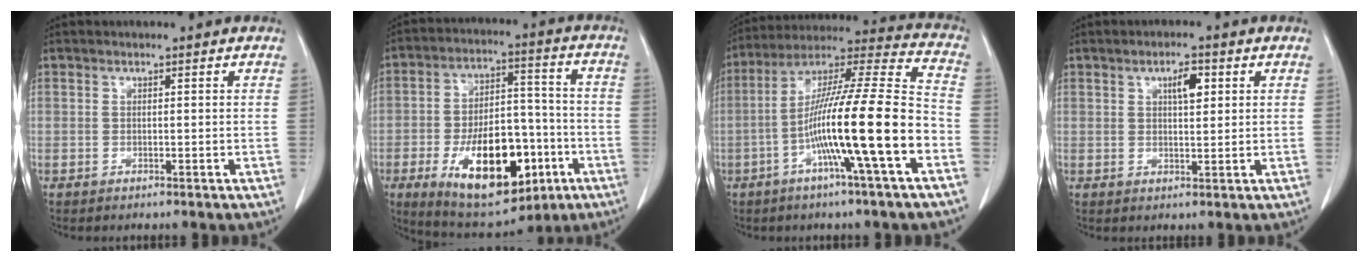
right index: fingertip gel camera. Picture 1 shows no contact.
{"total": 18.8, "force": [-7.2, 8.7, 15.0], "torque": [-0.245, 0.012, -0.100]}
{"total": 19.0, "force": [-6.1, -0.2, 18.0], "torque": [-0.312, 0.003, -0.112]}
{"total": 3.6, "force": [1.4, 1.2, 3.1], "torque": [-0.051, 0.002, 0.023]}